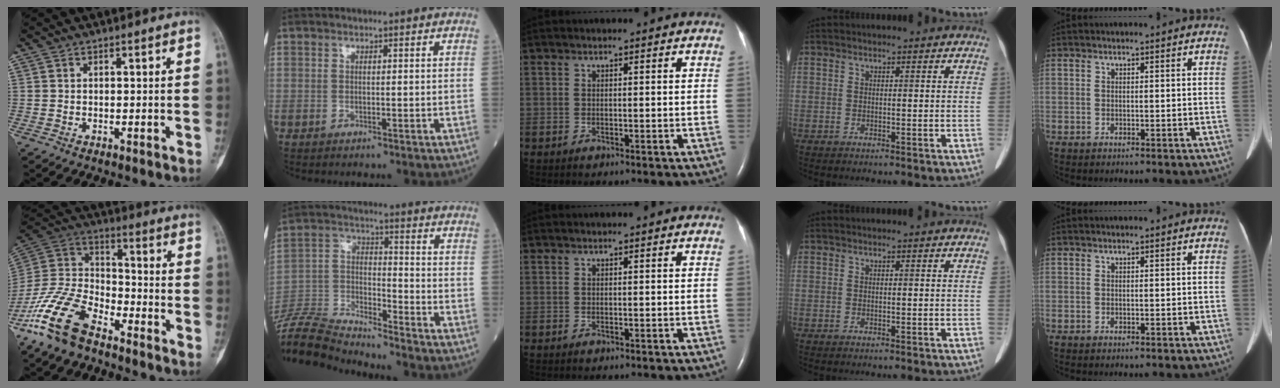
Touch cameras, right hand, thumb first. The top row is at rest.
{"thumb": {"total": 17.2, "force": [-11.3, 7.9, 10.2], "torque": [-0.210, 0.058, -0.223]}, "index": {"total": 14.5, "force": [-14.4, 0.2, 2.2], "torque": [-0.056, 0.023, -0.268]}}